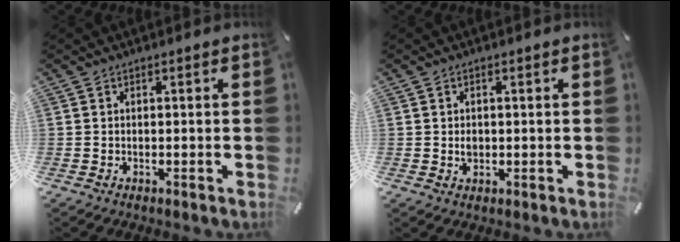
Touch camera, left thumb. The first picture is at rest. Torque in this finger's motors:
{"motor_torque": [0.49, 0.56, 0.02, -0.26, 0.00]}